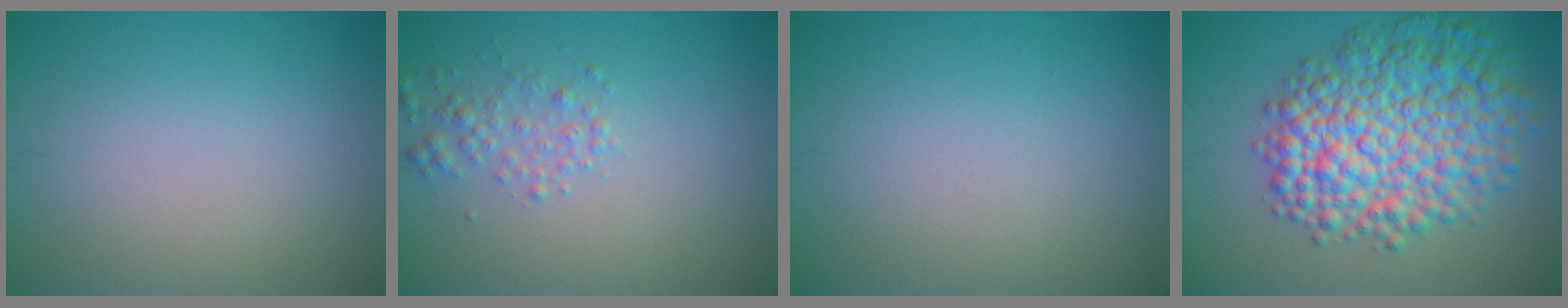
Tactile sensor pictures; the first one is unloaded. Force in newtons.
{"total": 1.9, "press": 1.9, "slide": 0.1}
{"total": 0.0}
{"total": 10.2, "press": 10.2, "slide": 0.2}